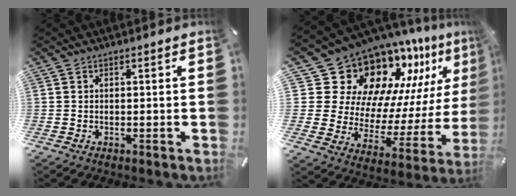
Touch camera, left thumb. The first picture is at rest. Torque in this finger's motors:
{"motor_torque": [2.50, 2.51, 1.62, -1.15, 0.06]}